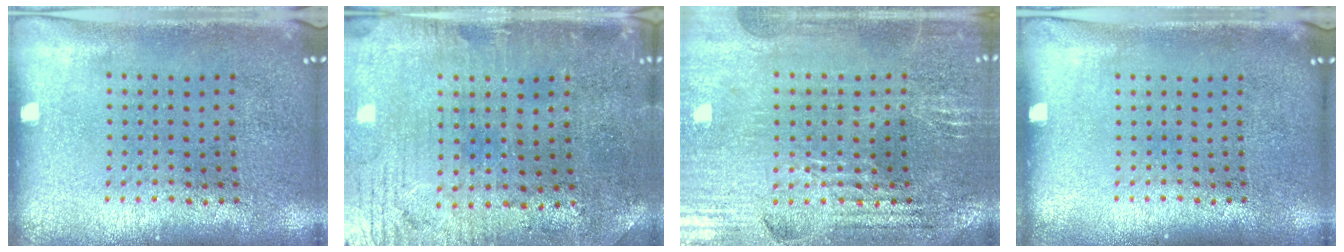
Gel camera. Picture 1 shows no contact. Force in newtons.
{"total": 0.9, "press": 0.7, "slide": 0.6}
{"total": 2.9, "press": 2.9, "slide": 0.5}
{"total": 0.0}